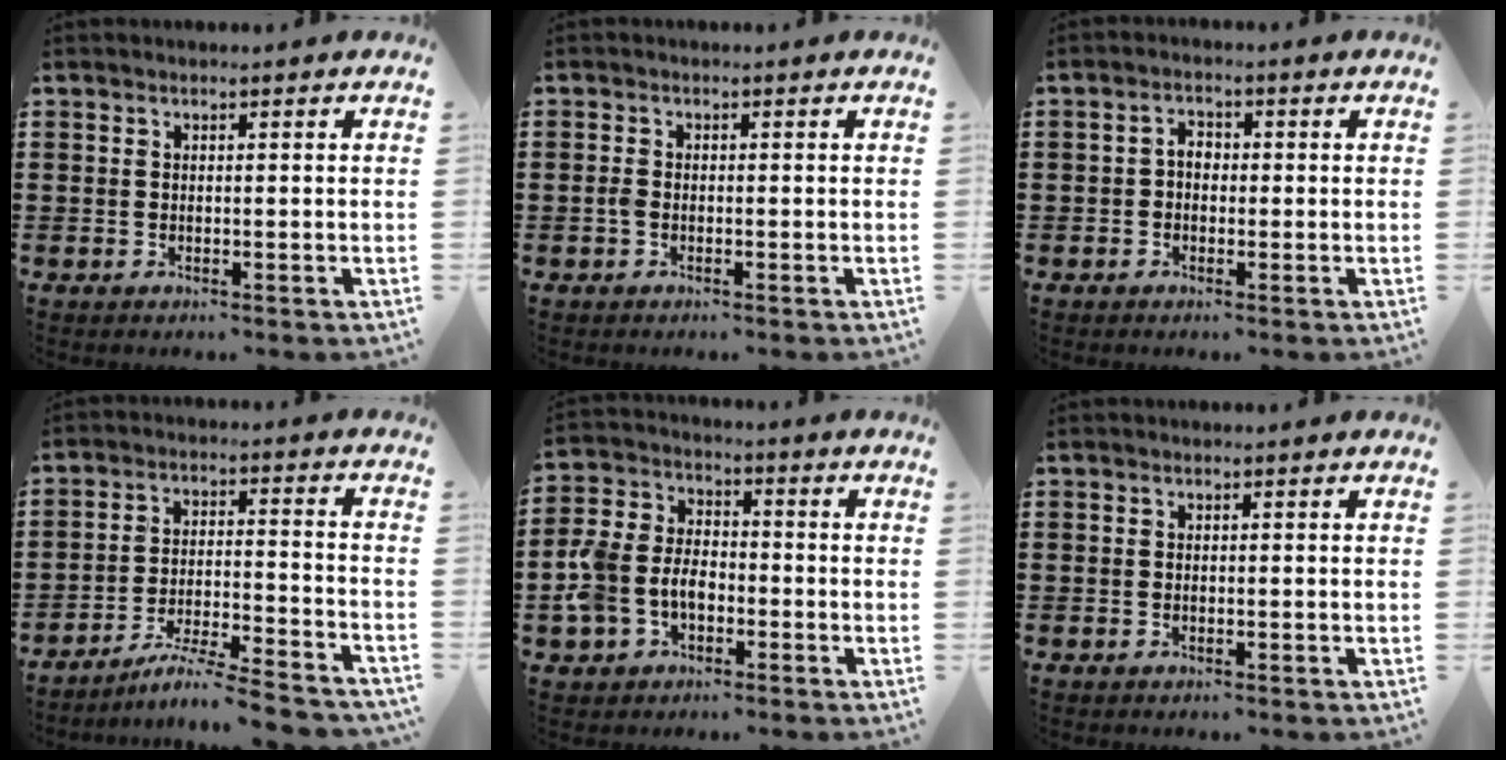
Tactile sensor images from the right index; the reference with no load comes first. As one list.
[{"total": 1.2, "force": [-0.5, 0.6, 0.8], "torque": [-0.025, -0.003, -0.012]}, {"total": 2.0, "force": [-0.5, 1.3, 1.4], "torque": [-0.028, 0.006, -0.012]}, {"total": 6.7, "force": [-6.1, -0.3, 2.9], "torque": [-0.050, -0.008, -0.117]}, {"total": 6.7, "force": [-2.3, 5.0, 3.9], "torque": [-0.117, 0.003, -0.054]}, {"total": 0.0}]